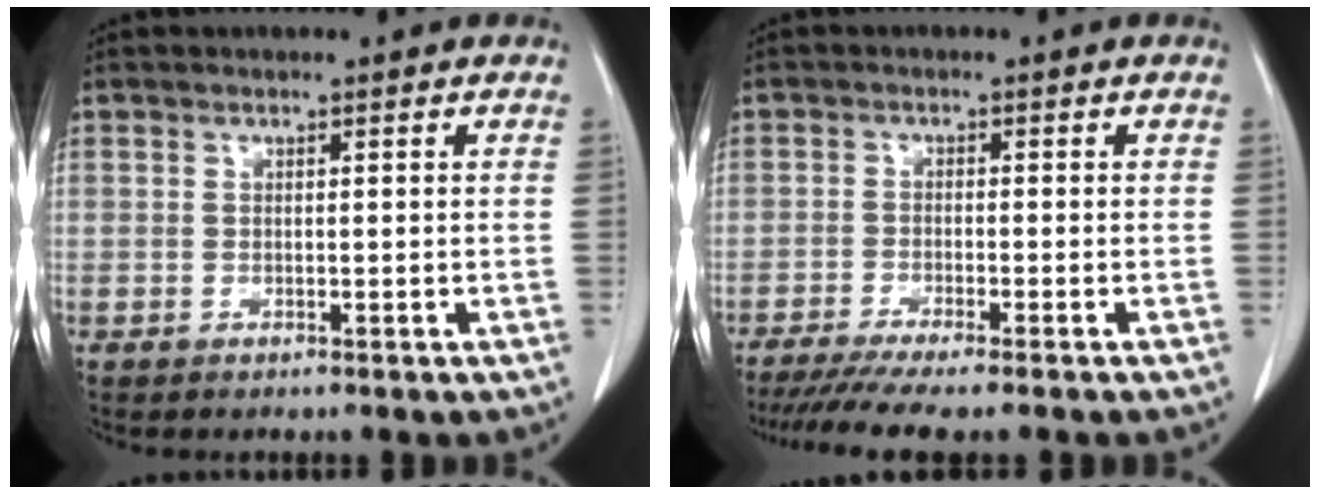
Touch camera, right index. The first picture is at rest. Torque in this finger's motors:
{"motor_torque": [1.08, -1.05, 0.41, 0.12]}